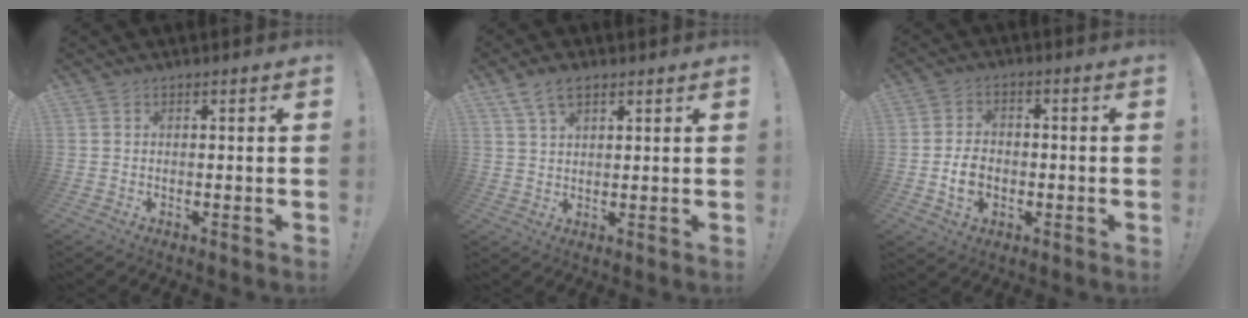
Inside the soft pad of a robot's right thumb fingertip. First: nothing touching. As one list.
[{"total": 6.1, "force": [3.7, 3.1, 3.7], "torque": [-0.066, -0.008, 0.069]}, {"total": 6.9, "force": [-1.6, 5.5, 3.9], "torque": [-0.053, 0.009, -0.027]}]